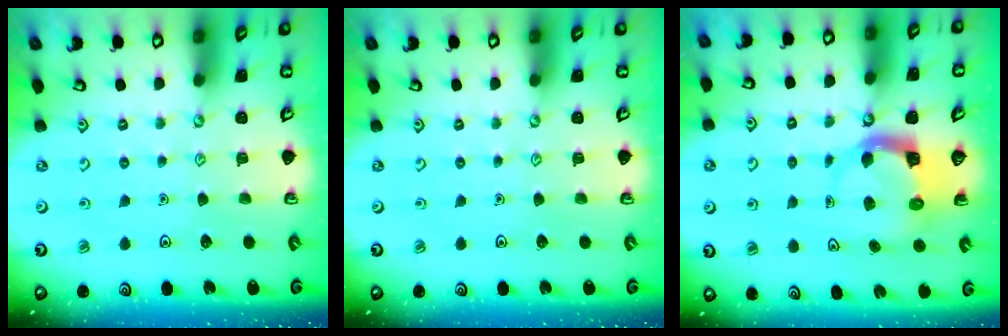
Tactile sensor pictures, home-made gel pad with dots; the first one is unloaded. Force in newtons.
{"total": 0.0}
{"total": 4.1, "press": 4.1, "slide": 0.3}